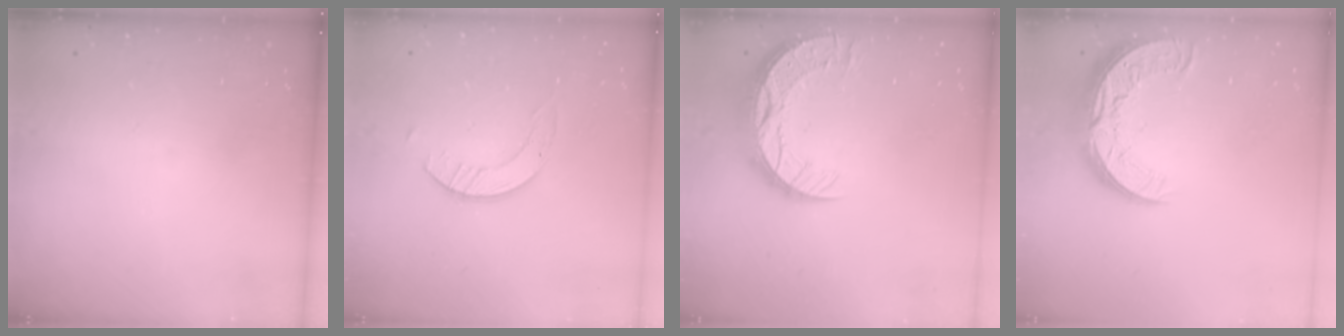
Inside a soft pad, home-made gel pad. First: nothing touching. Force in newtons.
{"total": 2.6, "press": 2.5, "slide": 0.3}
{"total": 13.3, "press": 13.3, "slide": 0.9}
{"total": 13.9, "press": 13.9, "slide": 1.3}